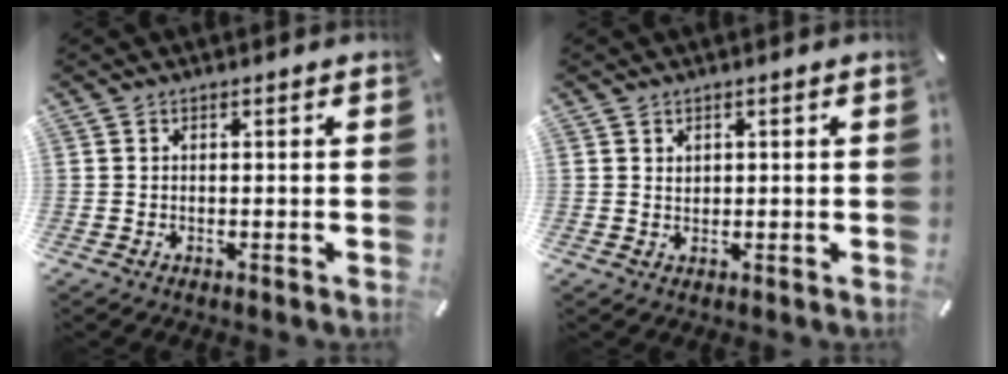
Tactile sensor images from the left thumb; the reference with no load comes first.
{"total": 1.4, "force": [0.7, 1.1, 0.2], "torque": [0.003, -0.002, 0.012]}